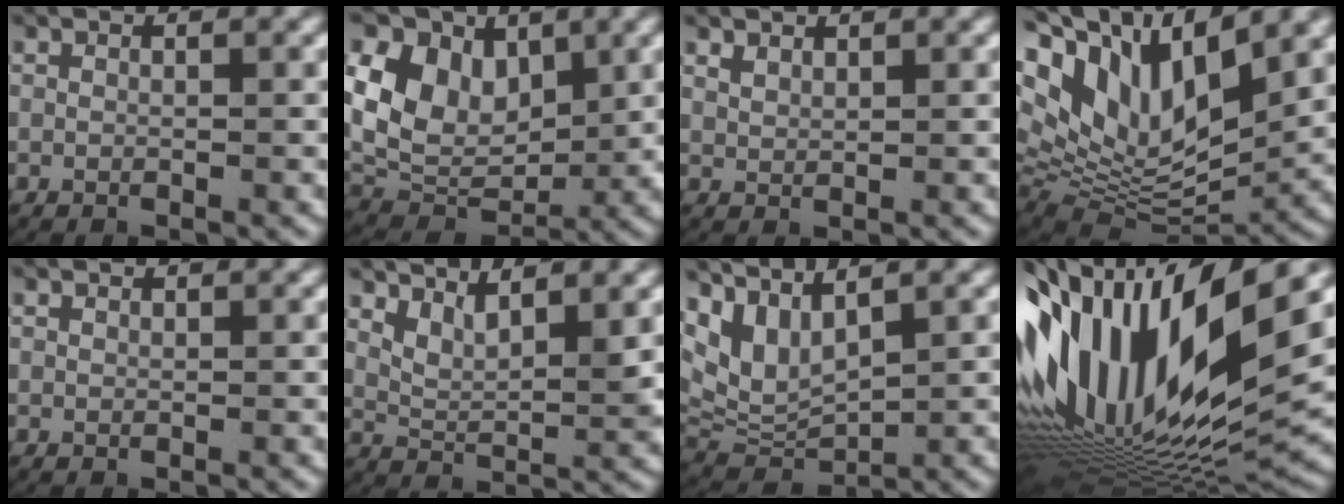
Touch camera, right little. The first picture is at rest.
{"total": 12.5, "force": [1.1, 10.0, 7.4], "torque": [-0.163, -0.023, 0.020]}
{"total": 1.1, "force": [1.0, 0.4, 0.2], "torque": [-0.011, -0.003, 0.024]}
{"total": 16.0, "force": [3.6, 10.9, 11.3], "torque": [-0.231, -0.016, 0.058]}
{"total": 0.0}
{"total": 4.0, "force": [2.2, 1.6, 2.9], "torque": [-0.058, -0.010, 0.040]}
{"total": 8.6, "force": [1.4, 6.8, 5.1], "torque": [-0.122, -0.016, 0.029]}
{"total": 22.8, "force": [1.4, 14.0, 18.0], "torque": [-0.334, 0.003, 0.022]}